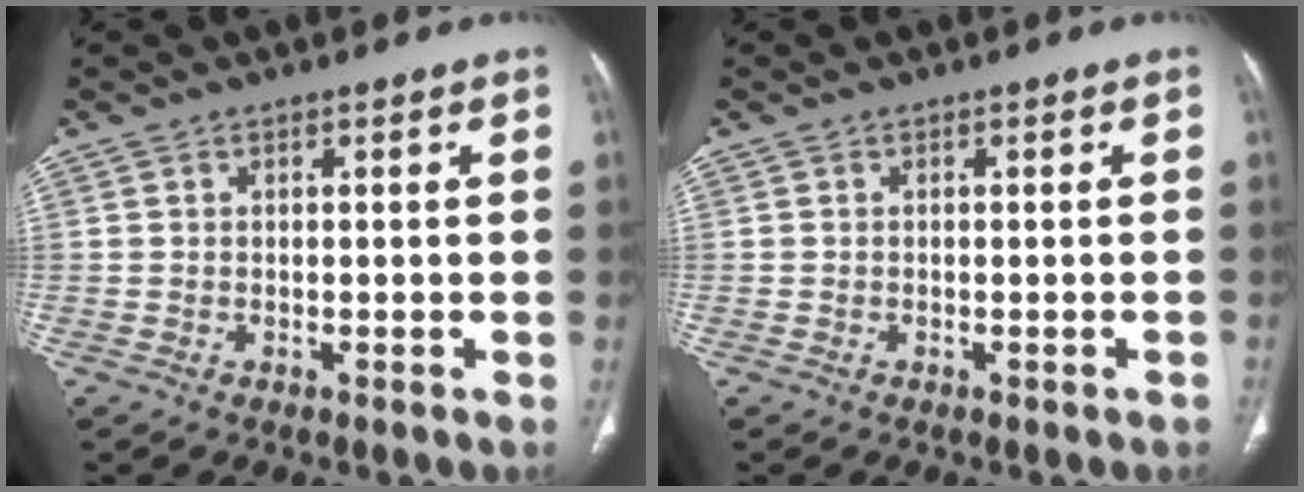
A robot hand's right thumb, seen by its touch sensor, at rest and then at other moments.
{"total": 0.6, "force": [-0.5, 0.1, 0.3], "torque": [-0.008, 0.004, -0.005]}